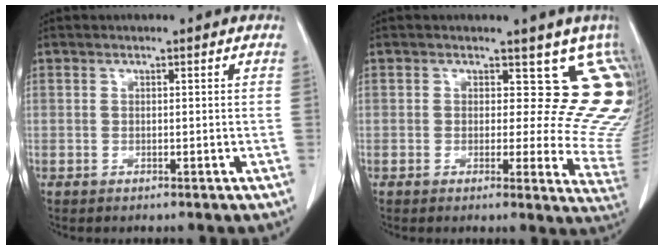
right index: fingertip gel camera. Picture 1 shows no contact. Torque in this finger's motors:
{"motor_torque": [0.30, 0.31, 0.09, 0.00]}